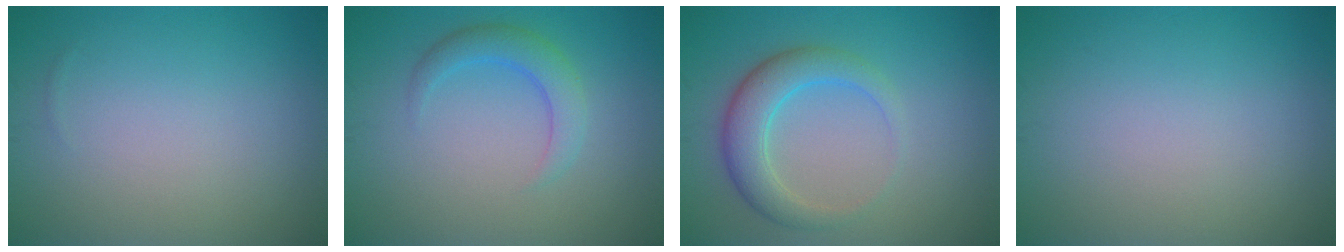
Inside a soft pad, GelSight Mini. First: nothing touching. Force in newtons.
{"total": 2.8, "press": 2.8, "slide": 0.2}
{"total": 4.2, "press": 4.2, "slide": 0.2}
{"total": 0.0}